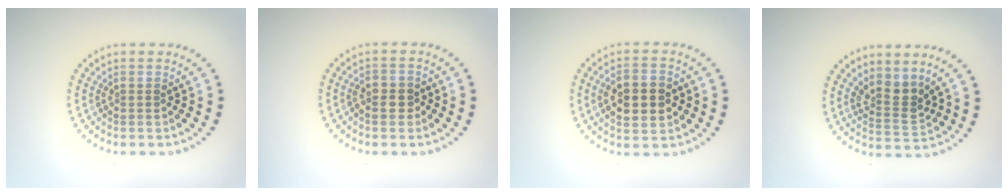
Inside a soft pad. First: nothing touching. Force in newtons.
{"total": 1.6, "press": 1.6, "slide": 0.5}
{"total": 5.3, "press": 5.3, "slide": 0.2}
{"total": 2.8, "press": 2.1, "slide": 1.8}